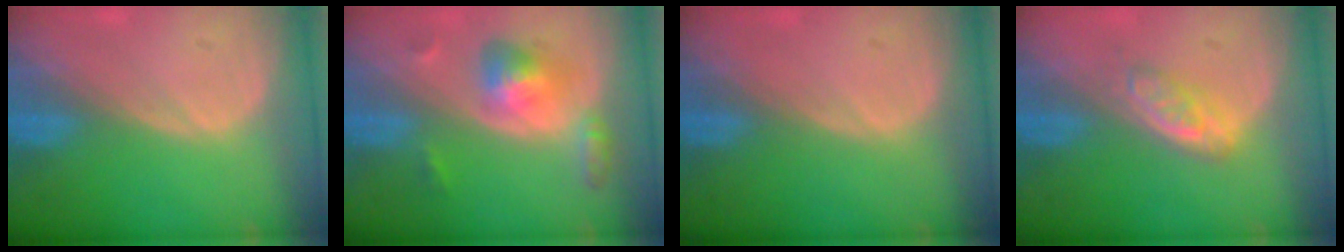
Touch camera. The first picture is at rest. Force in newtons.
{"total": 5.5, "press": 5.5, "slide": 0.2}
{"total": 0.0}
{"total": 3.8, "press": 3.8, "slide": 0.2}